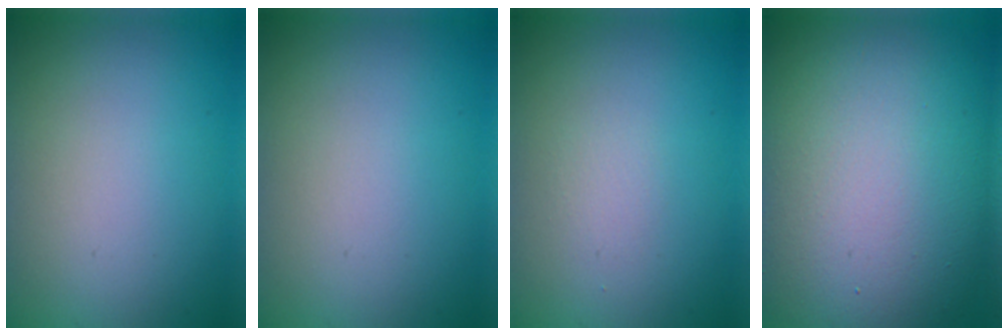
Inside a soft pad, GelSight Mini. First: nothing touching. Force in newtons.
{"total": 0.0}
{"total": 0.8, "press": 0.8, "slide": 0.1}
{"total": 16.0, "press": 15.9, "slide": 1.5}